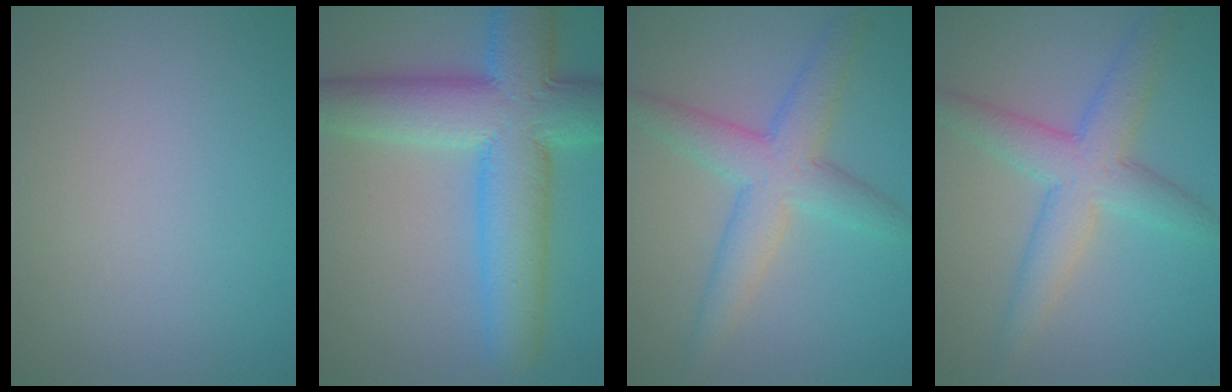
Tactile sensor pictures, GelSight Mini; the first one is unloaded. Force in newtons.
{"total": 11.0, "press": 11.0, "slide": 0.2}
{"total": 5.2, "press": 5.2, "slide": 0.1}
{"total": 5.2, "press": 5.2, "slide": 0.1}